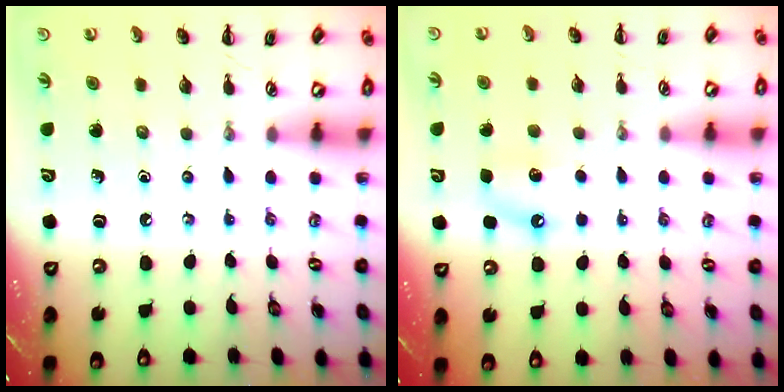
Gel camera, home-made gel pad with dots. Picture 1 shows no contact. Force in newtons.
{"total": 5.6, "press": 5.3, "slide": 1.8}